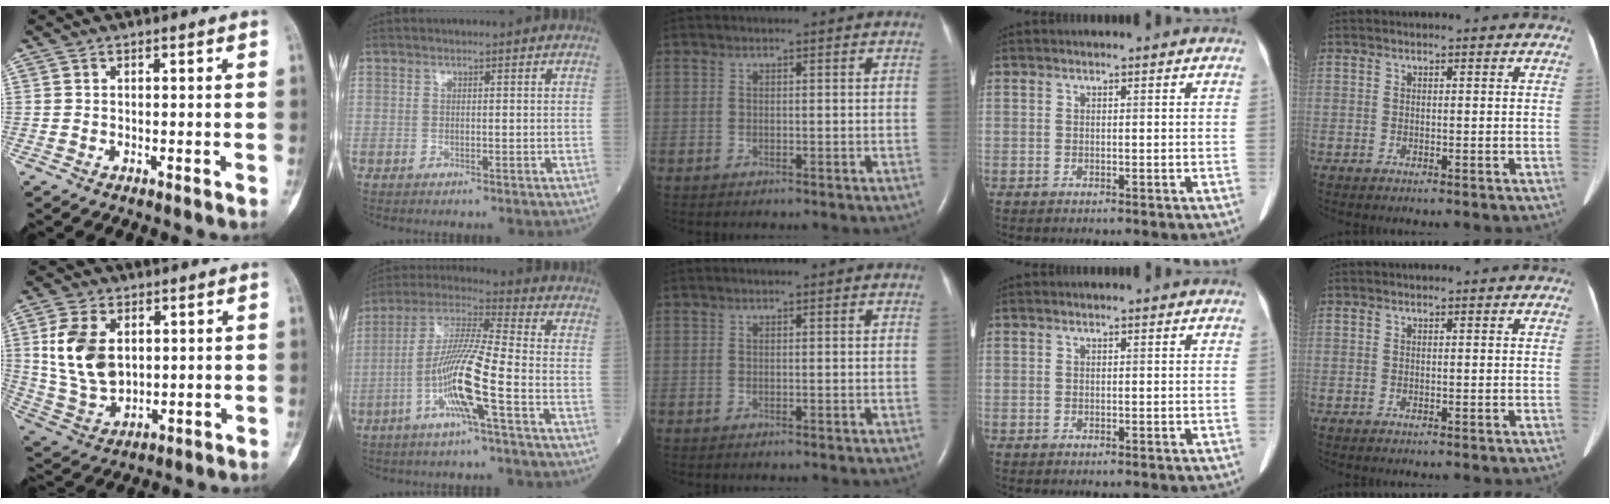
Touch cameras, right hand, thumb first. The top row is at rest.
{"thumb": {"total": 12.6, "force": [2.5, 8.2, 9.2], "torque": [-0.172, -0.009, 0.058]}, "index": {"total": 12.0, "force": [-4.3, -0.4, 11.1], "torque": [-0.225, 0.003, -0.088]}}